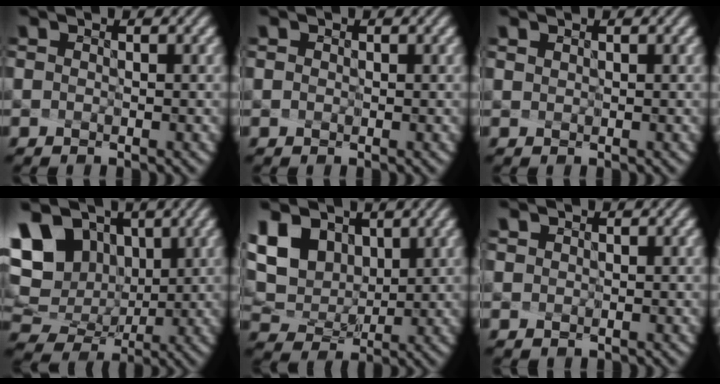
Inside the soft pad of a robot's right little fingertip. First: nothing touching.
{"total": 1.0, "force": [0.4, 0.8, 0.5], "torque": [-0.006, 0.002, 0.006]}
{"total": 0.9, "force": [0.8, 0.4, 0.3], "torque": [-0.021, -0.005, 0.021]}
{"total": 11.5, "force": [3.1, 8.8, 6.7], "torque": [-0.157, 0.007, 0.081]}
{"total": 9.0, "force": [4.0, 6.3, 5.0], "torque": [-0.127, 0.007, 0.100]}
{"total": 1.9, "force": [1.2, 1.4, 0.6], "torque": [-0.024, -0.001, 0.024]}